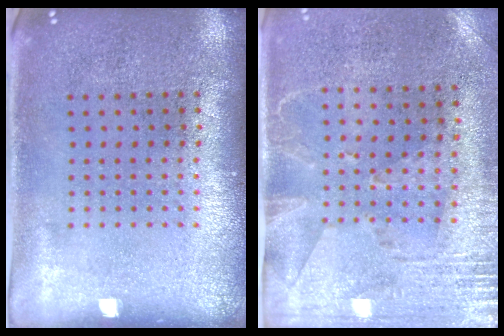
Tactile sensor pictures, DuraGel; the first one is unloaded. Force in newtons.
{"total": 2.7, "press": 2.3, "slide": 1.5}